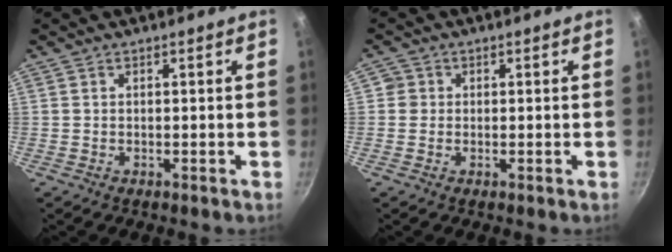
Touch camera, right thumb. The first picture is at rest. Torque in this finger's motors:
{"motor_torque": [0.14, 0.08, 0.32, 0.10, -0.03]}